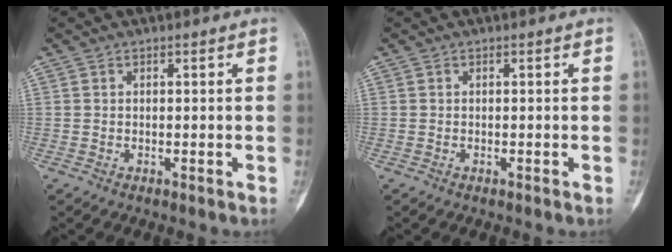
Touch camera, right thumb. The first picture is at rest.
{"total": 0.0}